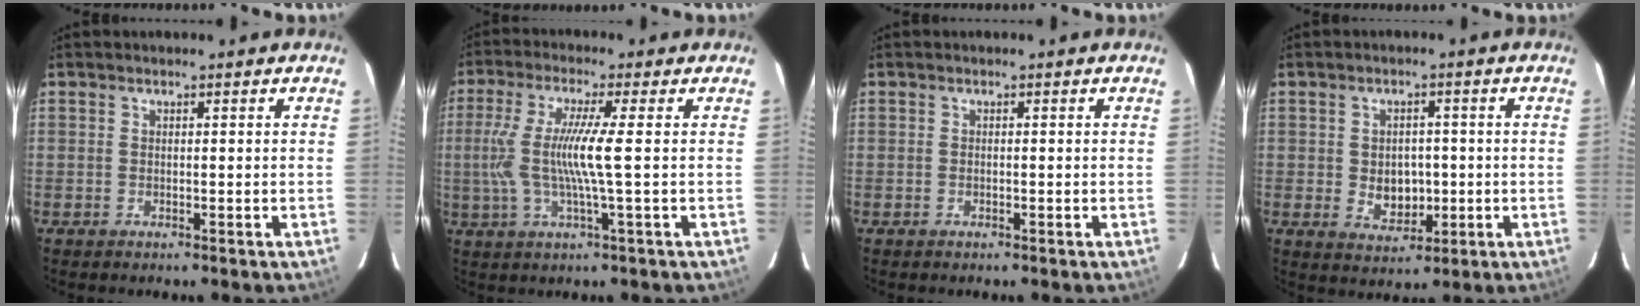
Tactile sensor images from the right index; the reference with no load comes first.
{"total": 9.6, "force": [-0.1, -0.5, 9.6], "torque": [-0.192, -0.003, 0.000]}
{"total": 0.0}
{"total": 5.8, "force": [-0.6, 4.6, 3.5], "torque": [-0.063, -0.001, 0.004]}